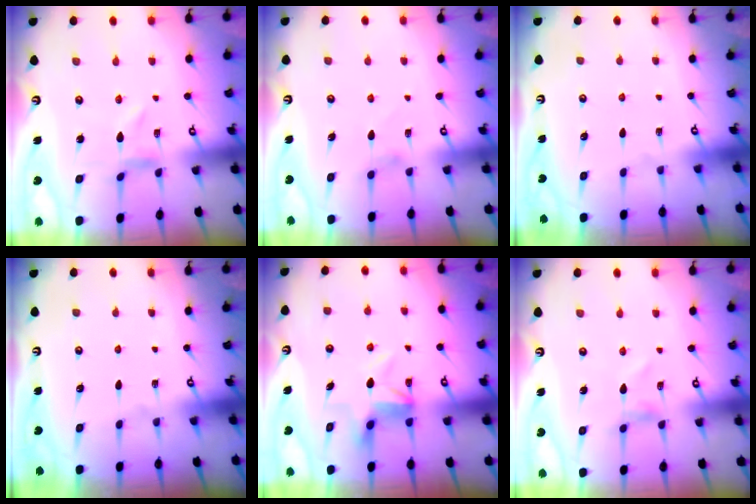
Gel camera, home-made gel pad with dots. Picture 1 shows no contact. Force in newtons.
{"total": 3.1, "press": 3.1, "slide": 0.4}
{"total": 0.0}
{"total": 0.0}
{"total": 5.3, "press": 5.3, "slide": 0.2}
{"total": 2.3, "press": 2.3, "slide": 0.3}